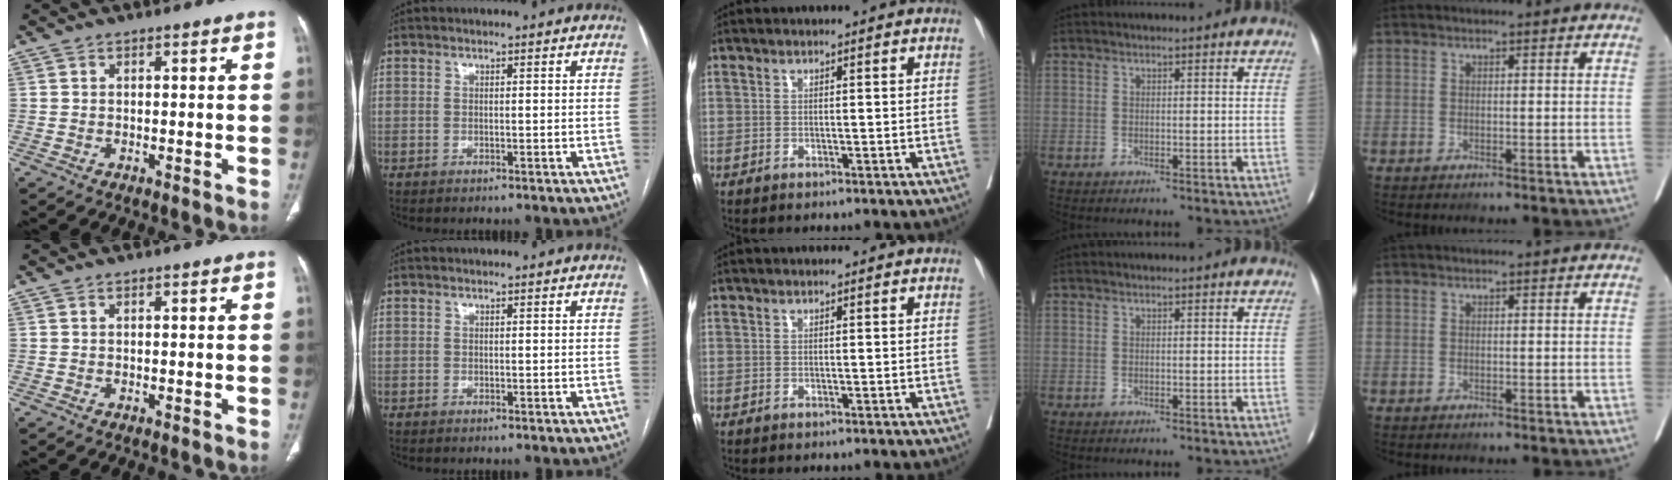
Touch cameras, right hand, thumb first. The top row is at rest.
{}